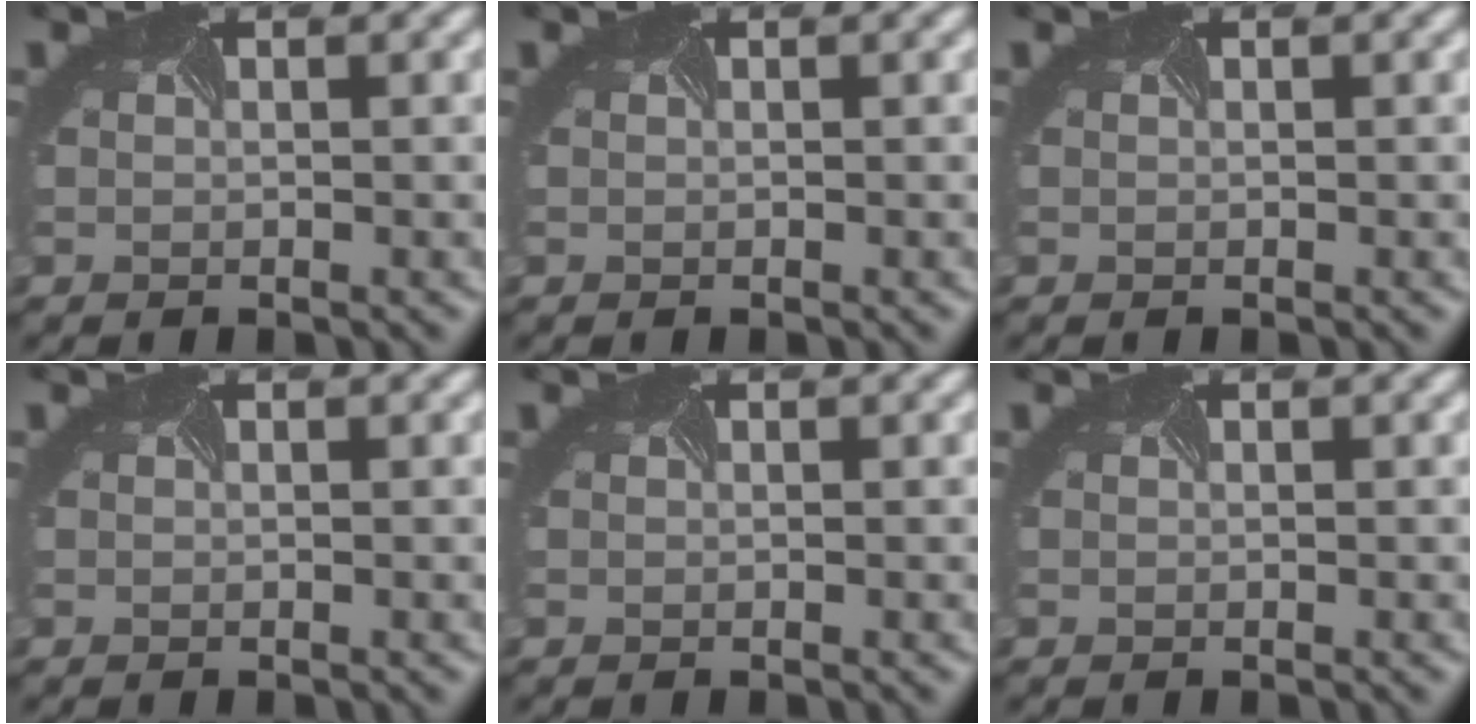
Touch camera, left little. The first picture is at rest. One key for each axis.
{"total": 0.0}
{"total": 0.0}
{"total": 0.0}
{"total": 0.0}
{"total": 0.0}